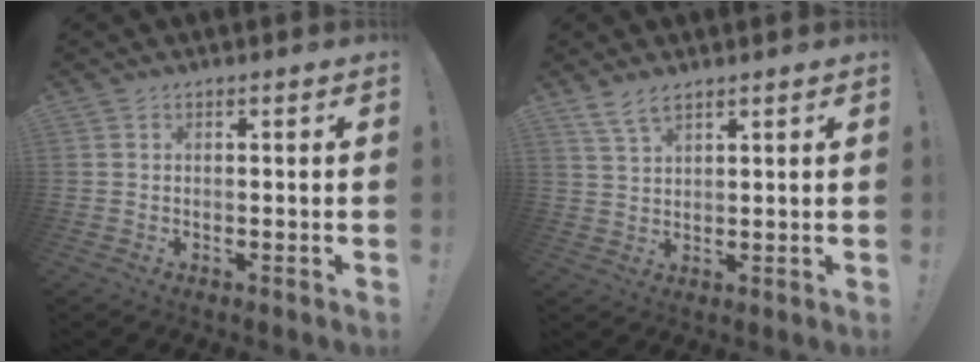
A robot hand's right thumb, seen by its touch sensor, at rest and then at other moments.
{"total": 5.2, "force": [4.1, 1.8, 2.6], "torque": [-0.053, -0.015, 0.078]}